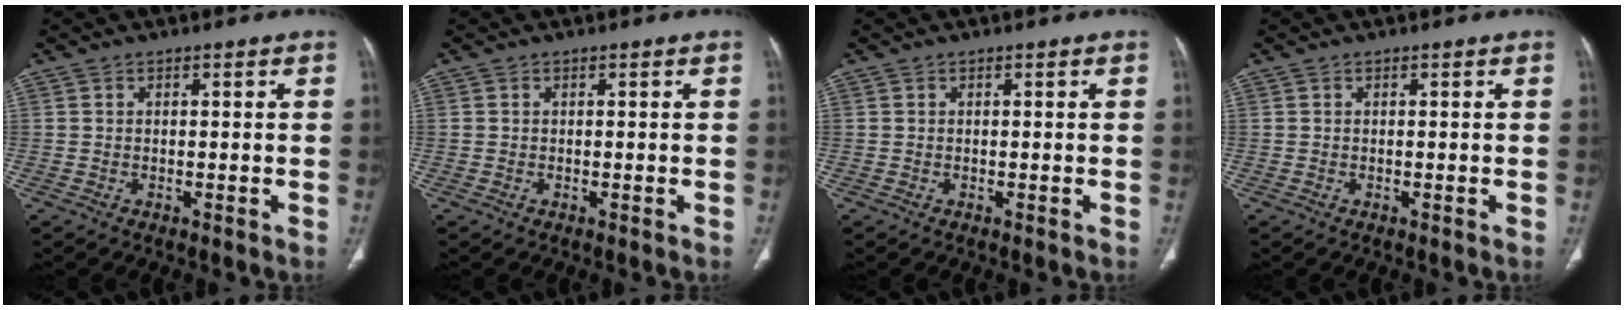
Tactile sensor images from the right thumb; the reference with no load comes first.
{"total": 0.0}
{"total": 0.0}
{"total": 0.0}